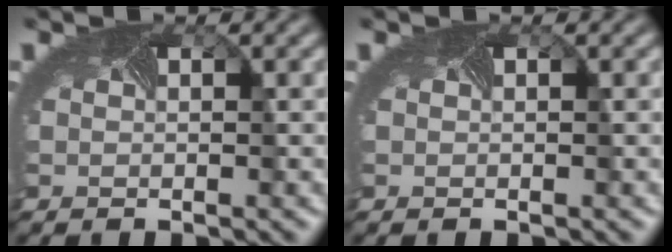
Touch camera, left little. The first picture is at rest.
{"total": 0.0}